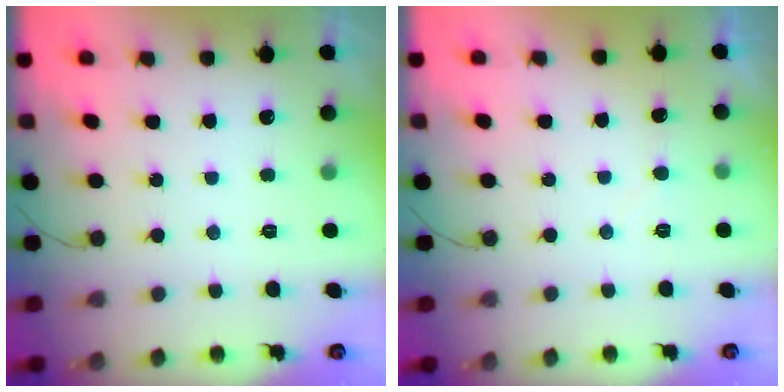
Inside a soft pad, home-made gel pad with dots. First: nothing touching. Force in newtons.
{"total": 3.9, "press": 3.9, "slide": 0.4}